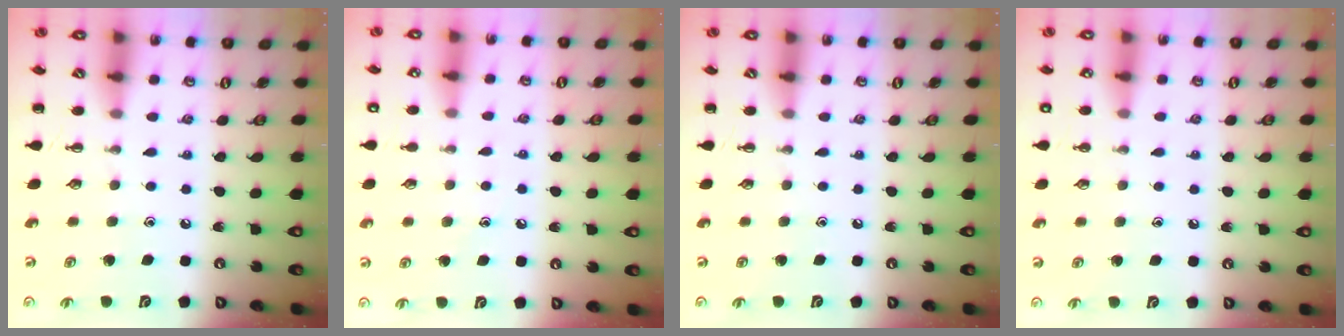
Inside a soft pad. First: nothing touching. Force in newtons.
{"total": 5.7, "press": 5.5, "slide": 1.5}
{"total": 0.0}
{"total": 2.6, "press": 2.1, "slide": 1.6}